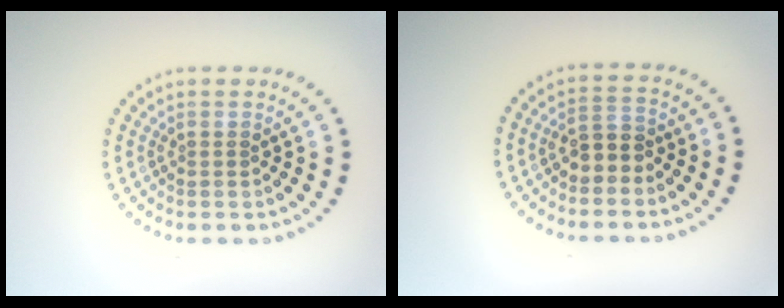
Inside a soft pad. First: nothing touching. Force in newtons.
{"total": 2.4, "press": 2.2, "slide": 1.0}